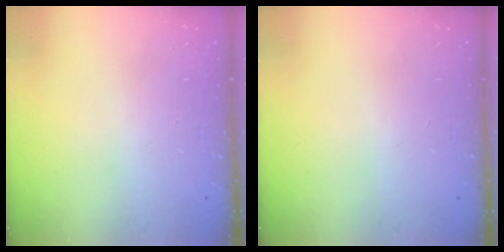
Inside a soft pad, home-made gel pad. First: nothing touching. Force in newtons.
{"total": 0.0}